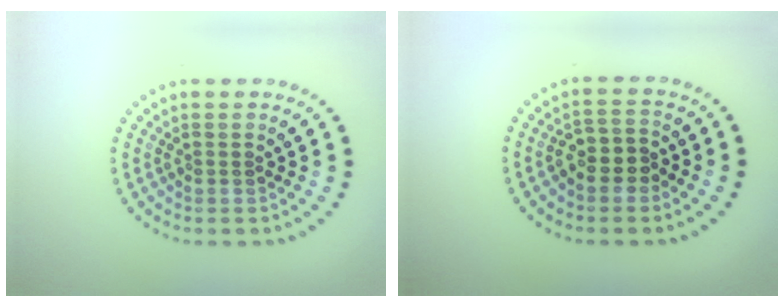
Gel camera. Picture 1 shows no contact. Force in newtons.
{"total": 2.7, "press": 2.5, "slide": 1.2}